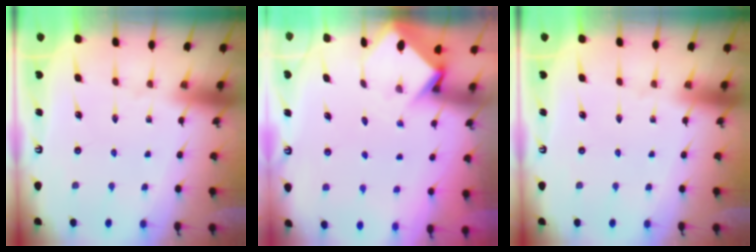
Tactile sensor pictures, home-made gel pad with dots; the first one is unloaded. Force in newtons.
{"total": 3.5, "press": 3.5, "slide": 0.2}
{"total": 0.0}